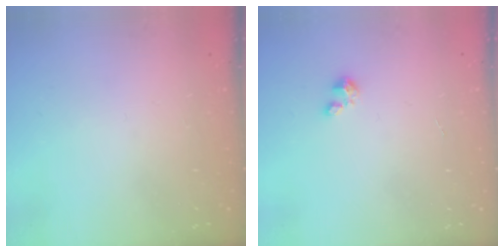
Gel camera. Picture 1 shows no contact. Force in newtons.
{"total": 1.5, "press": 1.5, "slide": 0.1}